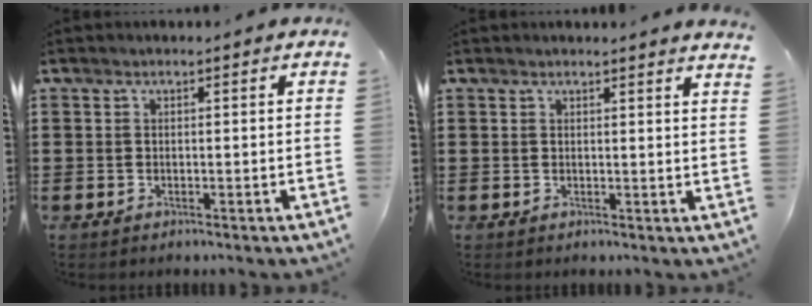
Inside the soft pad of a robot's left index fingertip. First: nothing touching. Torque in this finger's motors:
{"motor_torque": [2.14, 0.00, 0.19, 0.05]}